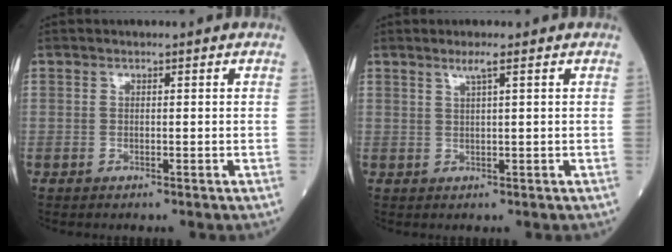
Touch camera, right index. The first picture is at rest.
{"total": 1.9, "force": [1.1, -0.3, 1.5], "torque": [-0.033, 0.000, 0.022]}